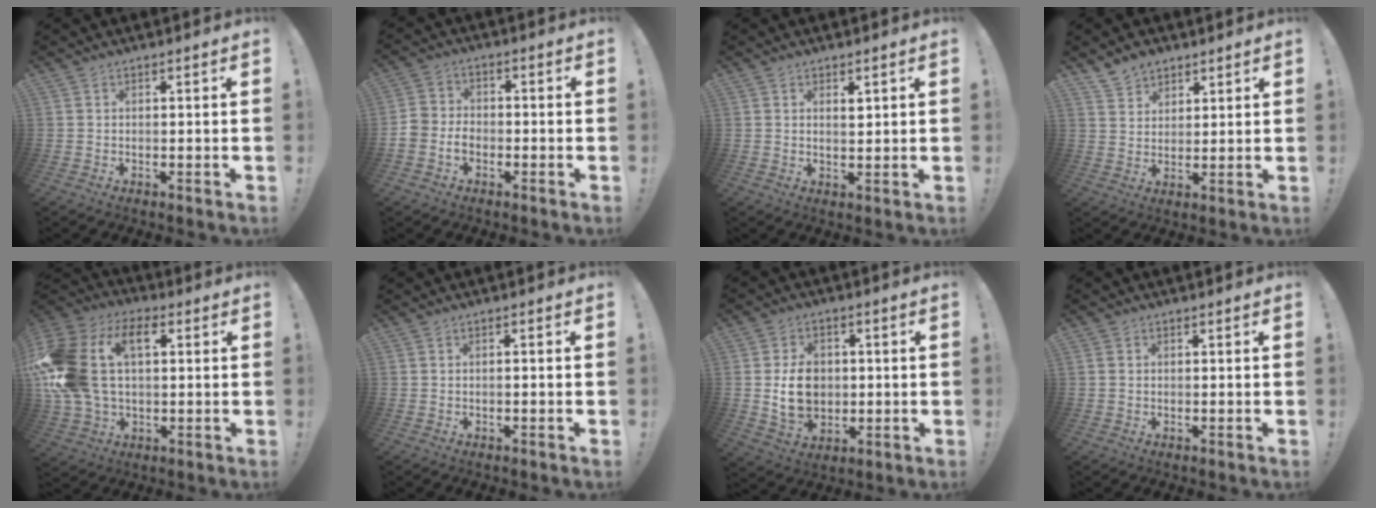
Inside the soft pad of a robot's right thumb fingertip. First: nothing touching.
{"total": 4.9, "force": [-2.4, 3.9, 1.8], "torque": [-0.034, 0.008, -0.047]}
{"total": 2.3, "force": [1.5, 1.0, 1.5], "torque": [-0.001, -0.013, 0.020]}
{"total": 6.7, "force": [5.1, 4.1, 1.2], "torque": [-0.023, -0.030, 0.099]}
{"total": 22.5, "force": [4.3, 15.1, 16.2], "torque": [-0.326, 0.000, 0.075]}
{"total": 1.0, "force": [-0.6, -0.2, 0.8], "torque": [-0.017, 0.002, -0.011]}
{"total": 11.3, "force": [0.3, 9.1, 6.7], "torque": [-0.112, 0.002, 0.009]}
{"total": 1.1, "force": [0.1, 1.0, 0.3], "torque": [-0.007, 0.006, 0.003]}